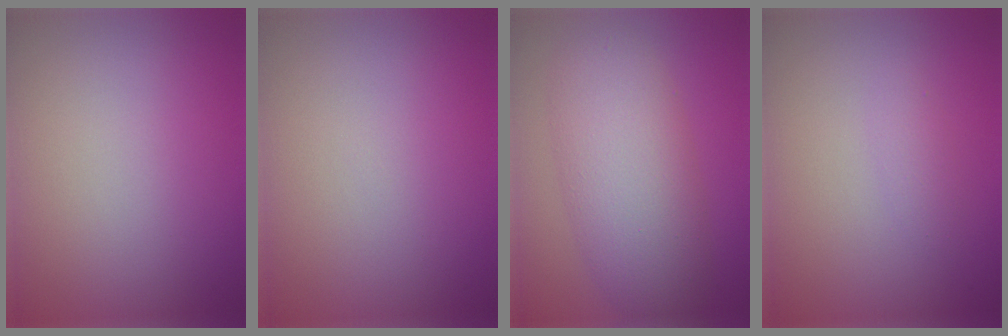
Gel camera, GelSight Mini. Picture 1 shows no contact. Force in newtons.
{"total": 0.0}
{"total": 7.2, "press": 7.2, "slide": 0.2}
{"total": 0.9, "press": 0.9, "slide": 0.1}